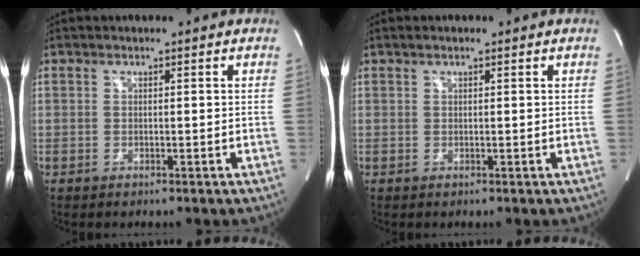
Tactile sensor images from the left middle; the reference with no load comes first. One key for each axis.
{"total": 1.0, "fx": 0.7, "fy": 0.3, "fz": 0.7, "tx": -0.015, "ty": 0.010, "tz": 0.012}